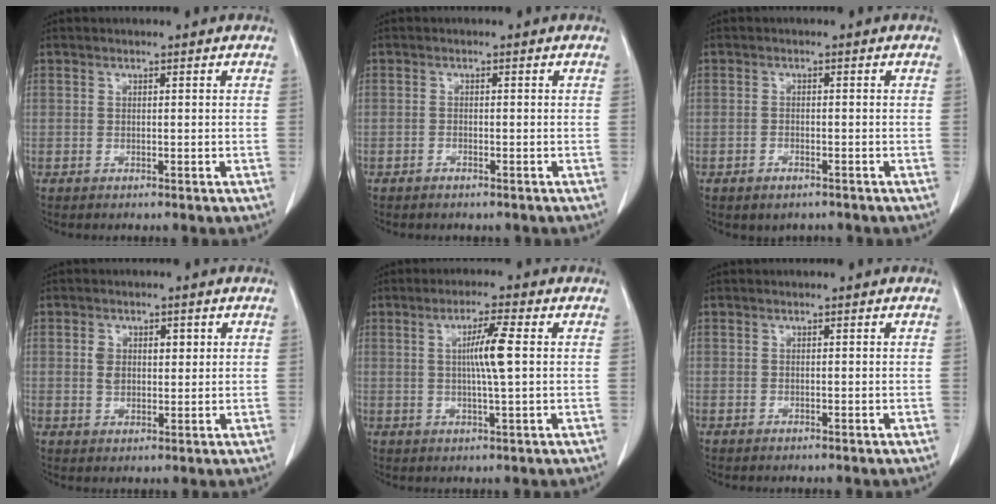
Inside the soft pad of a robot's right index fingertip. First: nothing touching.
{"total": 1.3, "force": [-1.1, 0.5, 0.4], "torque": [-0.009, 0.000, -0.013]}
{"total": 2.1, "force": [-1.5, 1.1, 1.0], "torque": [-0.020, -0.001, -0.016]}
{"total": 4.0, "force": [1.0, 2.8, 2.7], "torque": [-0.046, 0.012, 0.021]}
{"total": 5.7, "force": [0.8, -0.4, 5.6], "torque": [-0.100, -0.003, 0.016]}
{"total": 0.0}